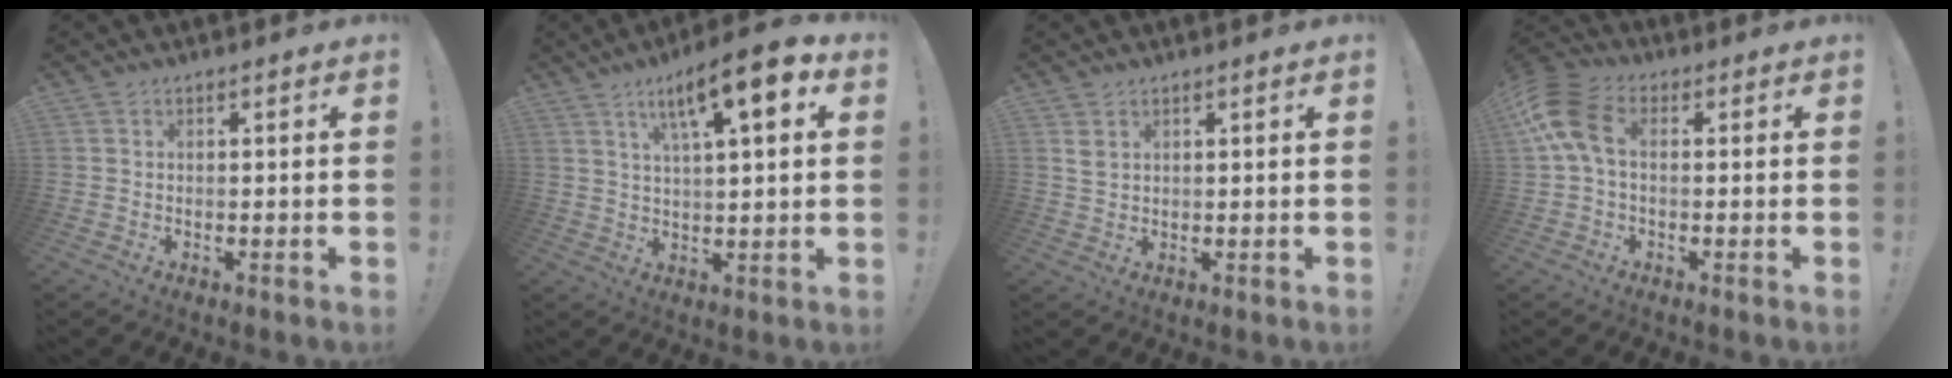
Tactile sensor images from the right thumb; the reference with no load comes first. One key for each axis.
{"total": 12.1, "fx": 5.5, "fy": 2.6, "fz": 10.4, "tx": -0.156, "ty": -0.025, "tz": 0.082}
{"total": 2.6, "fx": 1.5, "fy": 1.7, "fz": 1.3, "tx": -0.012, "ty": -0.008, "tz": 0.026}
{"total": 11.3, "fx": 1.9, "fy": 6.7, "fz": 8.9, "tx": -0.186, "ty": 0.006, "tz": 0.042}